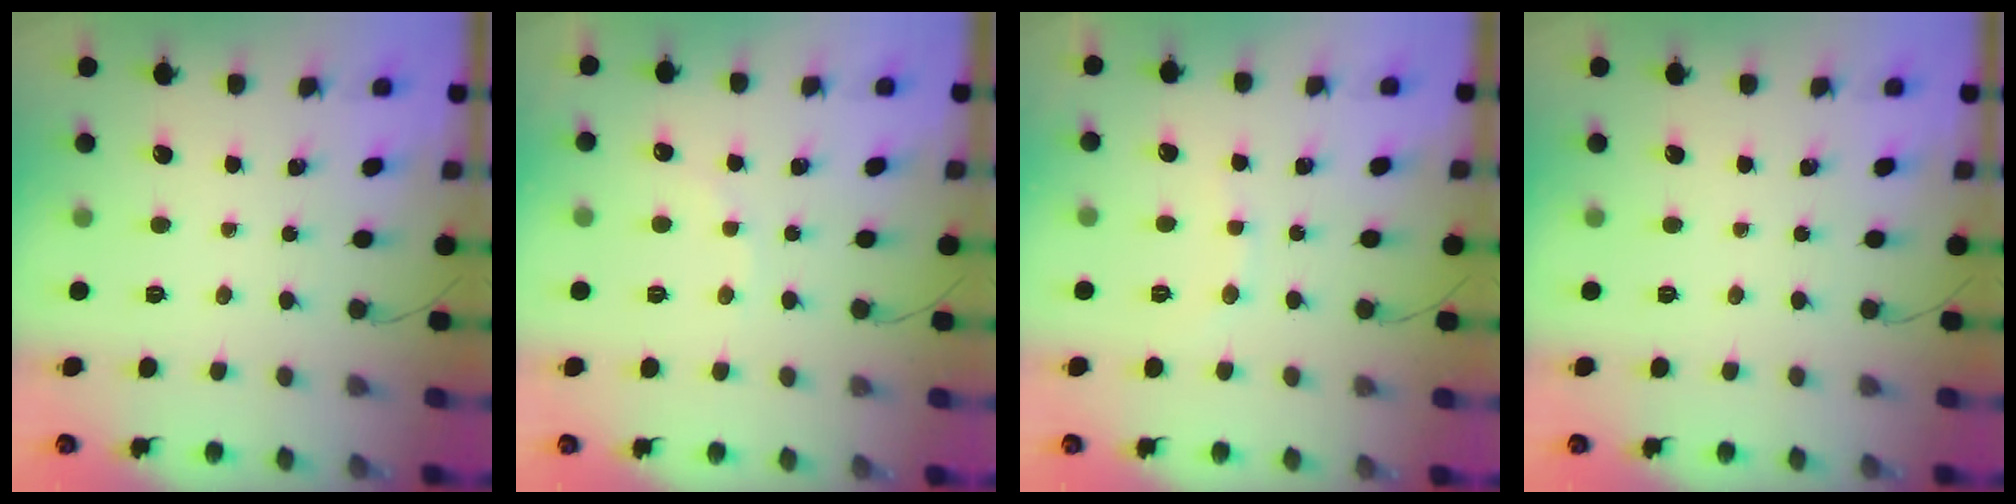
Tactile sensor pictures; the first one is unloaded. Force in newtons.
{"total": 5.6, "press": 5.6, "slide": 1.0}
{"total": 5.0, "press": 4.8, "slide": 1.2}
{"total": 0.0}